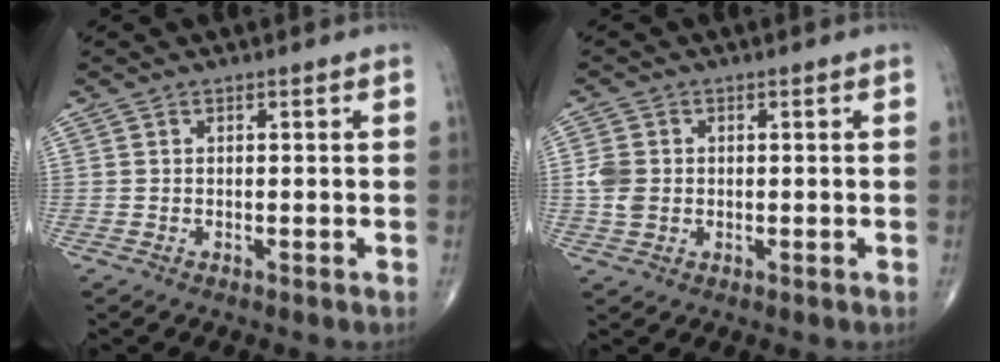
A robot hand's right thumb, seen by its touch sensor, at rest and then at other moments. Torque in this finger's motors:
{"motor_torque": [0.79, 0.72, 0.69, 0.12, 0.02]}